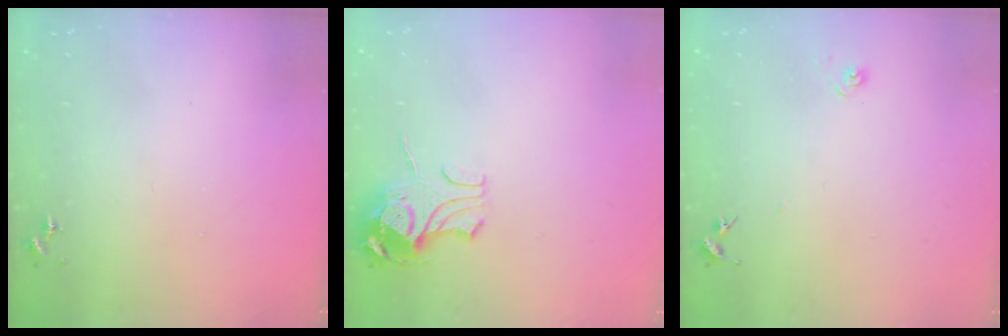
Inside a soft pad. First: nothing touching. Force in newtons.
{"total": 10.8, "press": 10.8, "slide": 1.2}
{"total": 5.0, "press": 5.0, "slide": 0.7}